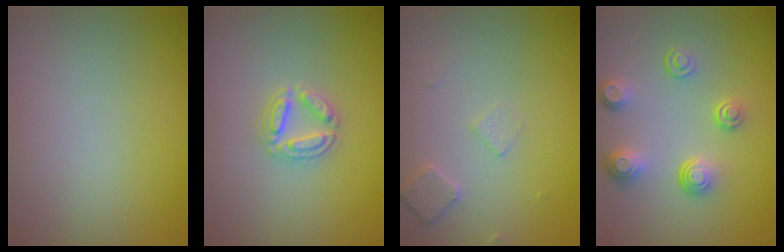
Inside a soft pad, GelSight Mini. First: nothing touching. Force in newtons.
{"total": 2.8, "press": 2.7, "slide": 0.5}
{"total": 1.8, "press": 1.8, "slide": 0.3}
{"total": 3.9, "press": 2.8, "slide": 2.6}